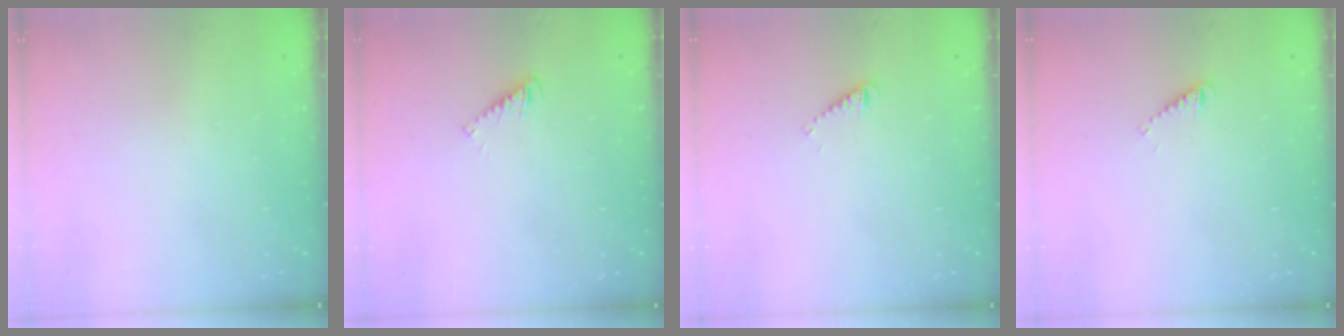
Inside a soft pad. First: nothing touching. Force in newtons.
{"total": 2.5, "press": 2.5, "slide": 0.0}
{"total": 2.6, "press": 2.6, "slide": 0.5}
{"total": 2.6, "press": 2.6, "slide": 0.5}